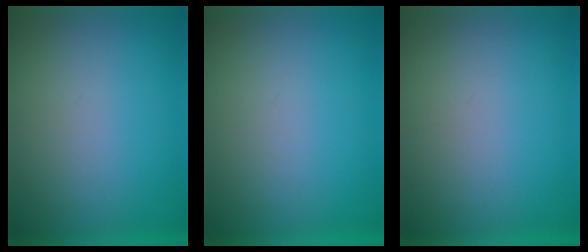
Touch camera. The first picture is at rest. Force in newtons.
{"total": 0.0}
{"total": 1.0}